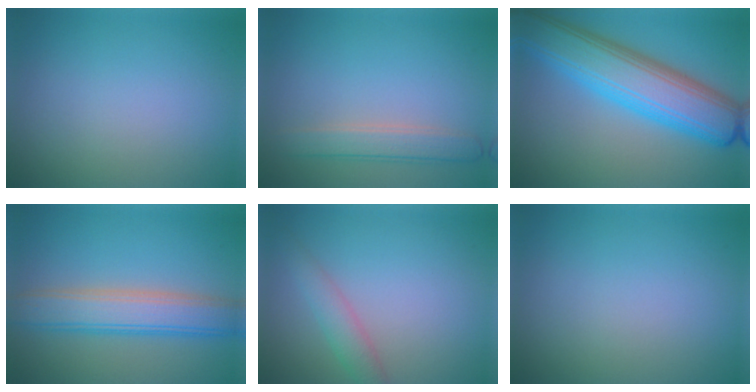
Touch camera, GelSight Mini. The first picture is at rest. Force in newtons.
{"total": 2.6, "press": 2.6, "slide": 0.1}
{"total": 10.0, "press": 10.0, "slide": 0.2}
{"total": 6.9, "press": 6.9, "slide": 0.3}
{"total": 2.4, "press": 2.4, "slide": 0.1}
{"total": 0.0}